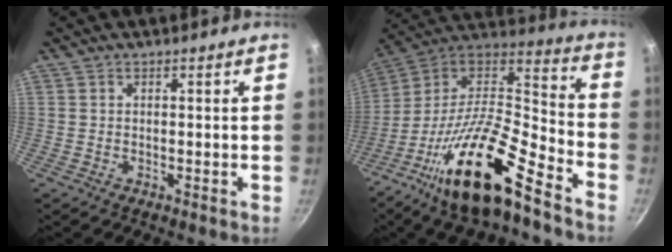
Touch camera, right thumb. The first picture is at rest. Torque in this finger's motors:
{"motor_torque": [1.50, -0.14, 1.94, -0.83, 0.62]}